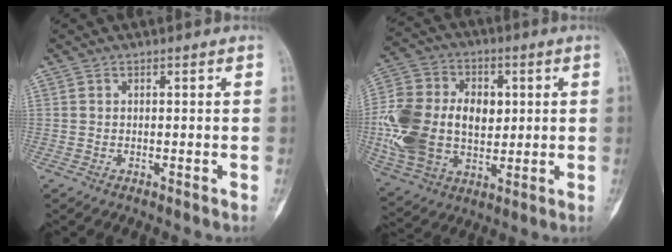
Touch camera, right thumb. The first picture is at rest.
{"total": 22.2, "force": [0.7, 15.3, 16.1], "torque": [-0.320, 0.009, 0.025]}